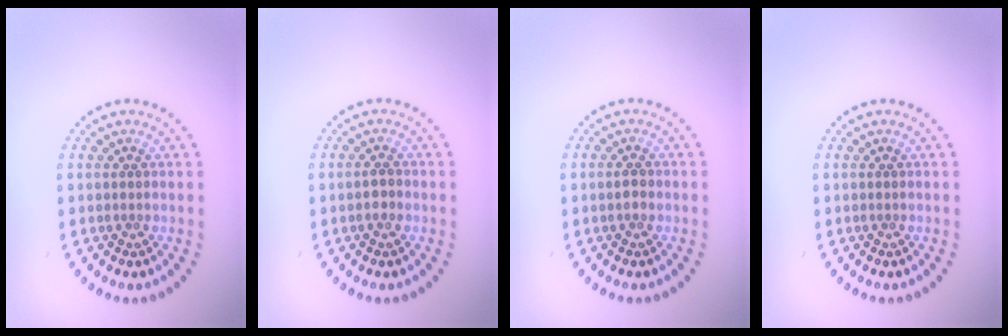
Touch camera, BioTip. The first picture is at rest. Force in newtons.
{"total": 1.1, "press": 1.1, "slide": 0.4}
{"total": 1.0, "press": 1.0, "slide": 0.0}
{"total": 0.0}